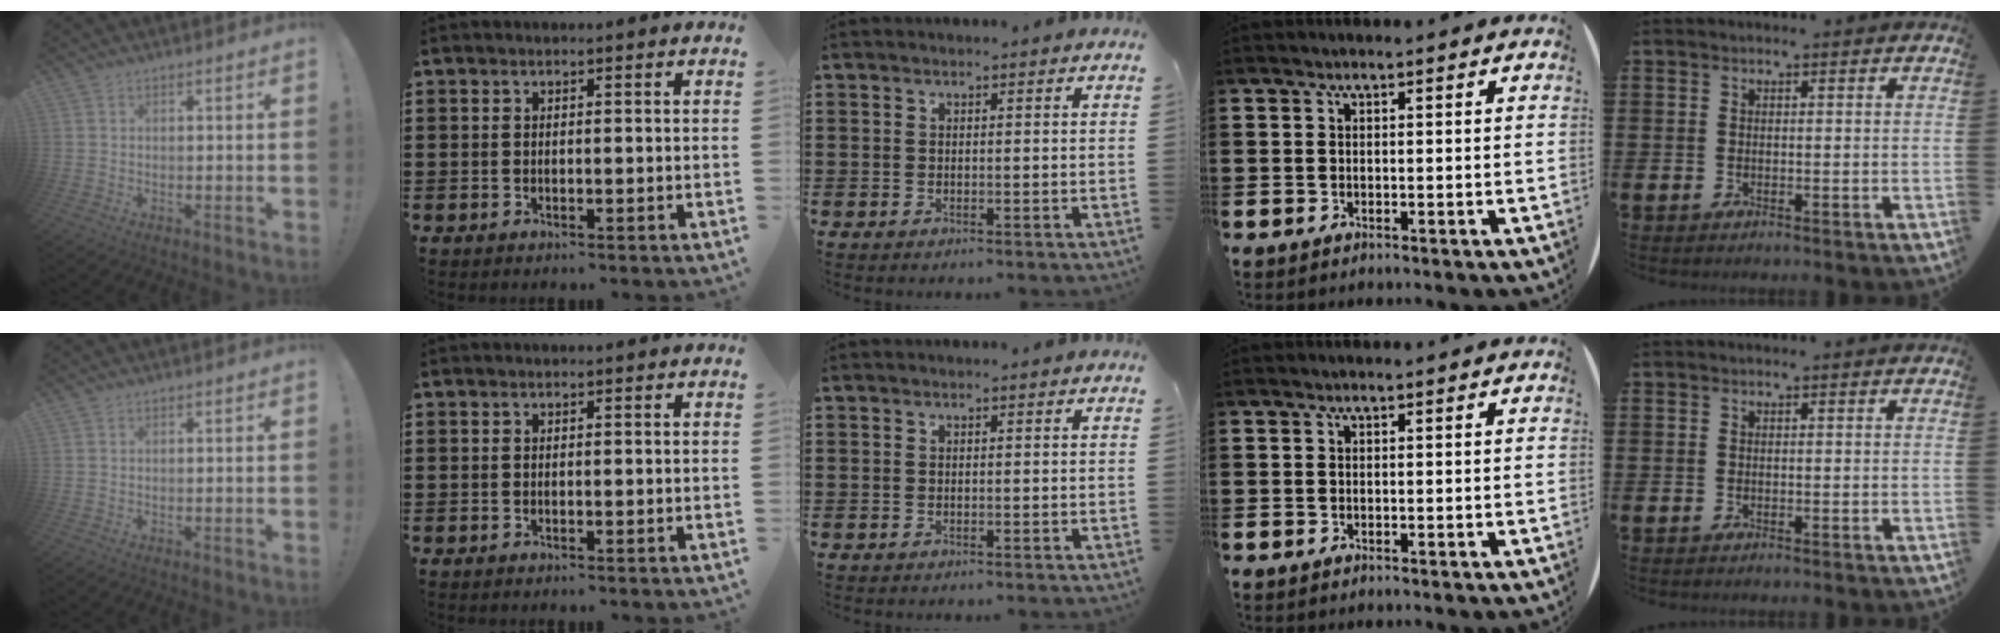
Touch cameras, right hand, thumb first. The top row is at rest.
{}